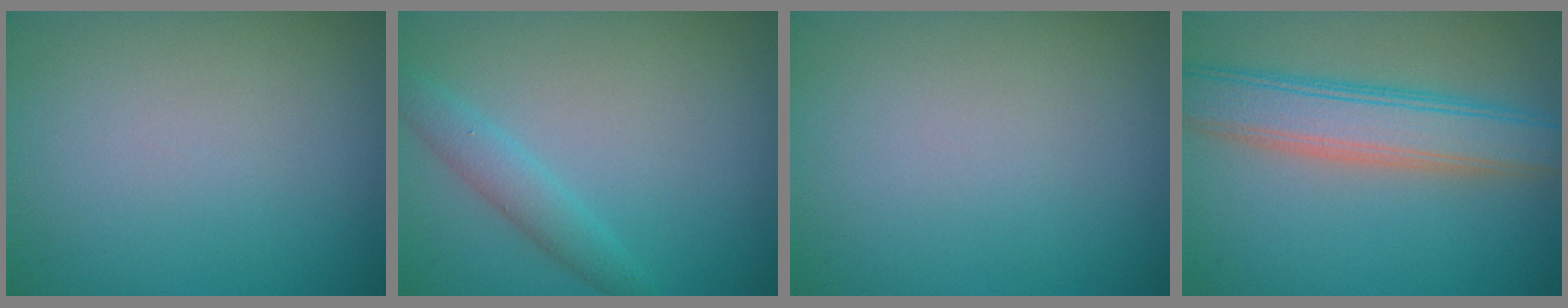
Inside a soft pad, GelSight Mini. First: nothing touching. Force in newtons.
{"total": 2.3, "press": 2.3, "slide": 0.1}
{"total": 0.0}
{"total": 5.9, "press": 5.9, "slide": 0.1}